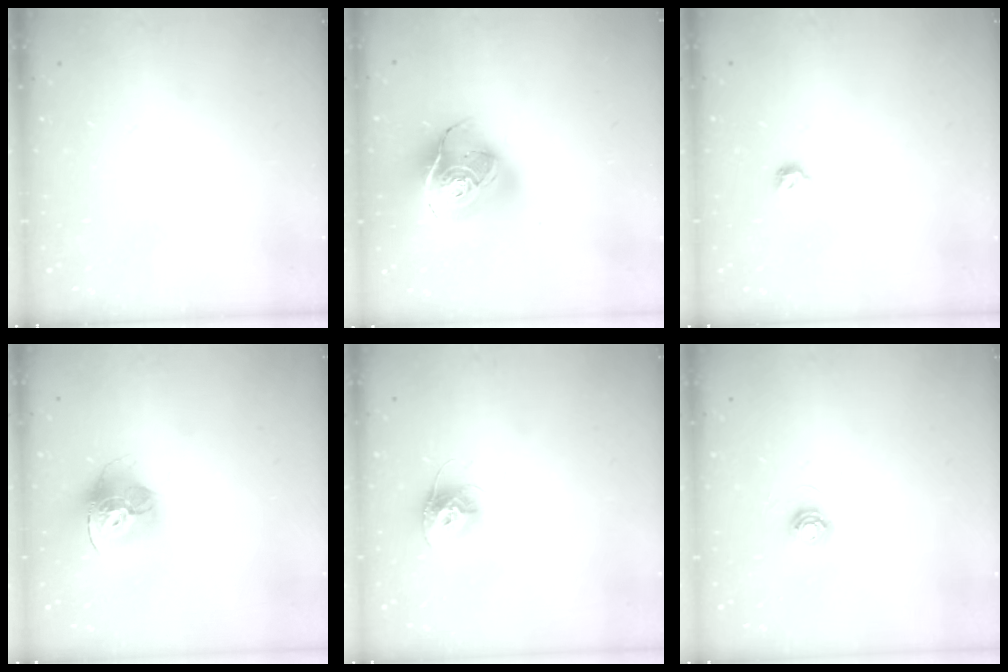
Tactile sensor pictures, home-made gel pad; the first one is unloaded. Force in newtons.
{"total": 22.2, "press": 22.0, "slide": 2.8}
{"total": 4.0, "press": 4.0, "slide": 0.8}
{"total": 15.5, "press": 15.4, "slide": 1.7}
{"total": 9.5, "press": 9.5, "slide": 0.2}
{"total": 5.0, "press": 4.9, "slide": 0.4}